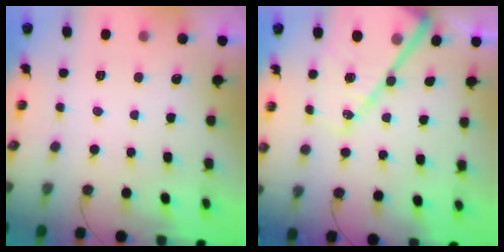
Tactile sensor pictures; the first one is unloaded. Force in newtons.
{"total": 16.9, "press": 16.8, "slide": 1.7}